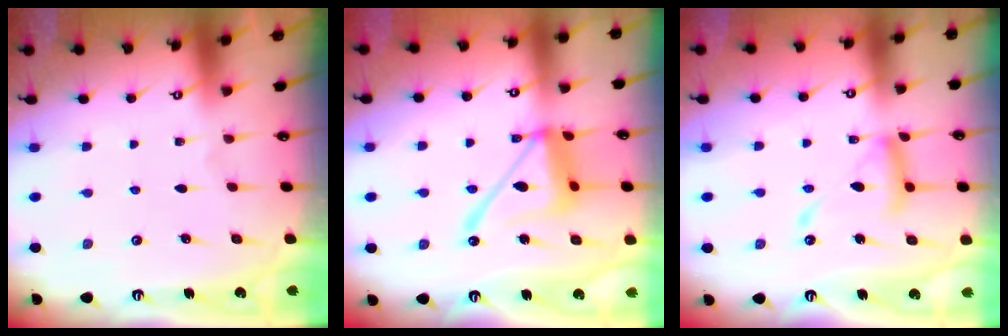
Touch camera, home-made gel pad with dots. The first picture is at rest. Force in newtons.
{"total": 15.4, "press": 15.3, "slide": 1.4}
{"total": 14.4, "press": 14.3, "slide": 1.3}